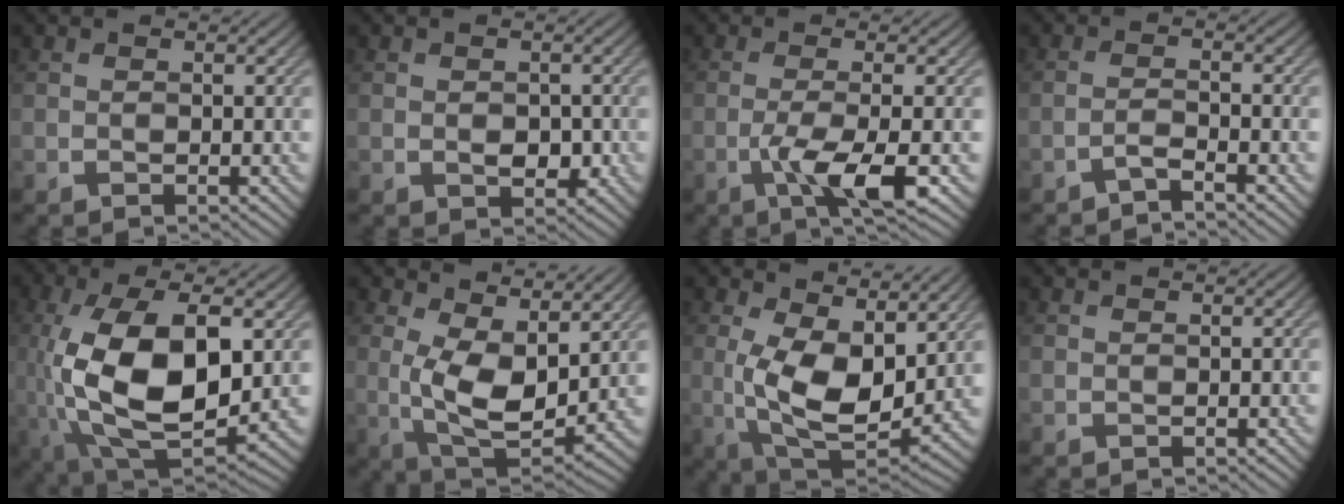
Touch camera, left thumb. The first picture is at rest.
{"total": 2.1, "force": [-0.2, 1.5, 1.4], "torque": [-0.026, -0.008, -0.002]}
{"total": 5.6, "force": [-1.9, 1.0, 5.2], "torque": [-0.099, 0.007, -0.038]}
{"total": 2.0, "force": [-1.6, 0.1, 1.0], "torque": [-0.018, 0.008, -0.047]}
{"total": 16.0, "force": [0.2, 8.1, 13.7], "torque": [-0.288, -0.012, 0.012]}
{"total": 9.4, "force": [2.5, 4.7, 7.7], "torque": [-0.160, -0.011, 0.043]}
{"total": 12.0, "force": [2.0, 6.3, 9.9], "torque": [-0.202, -0.016, 0.035]}
{"total": 0.0}